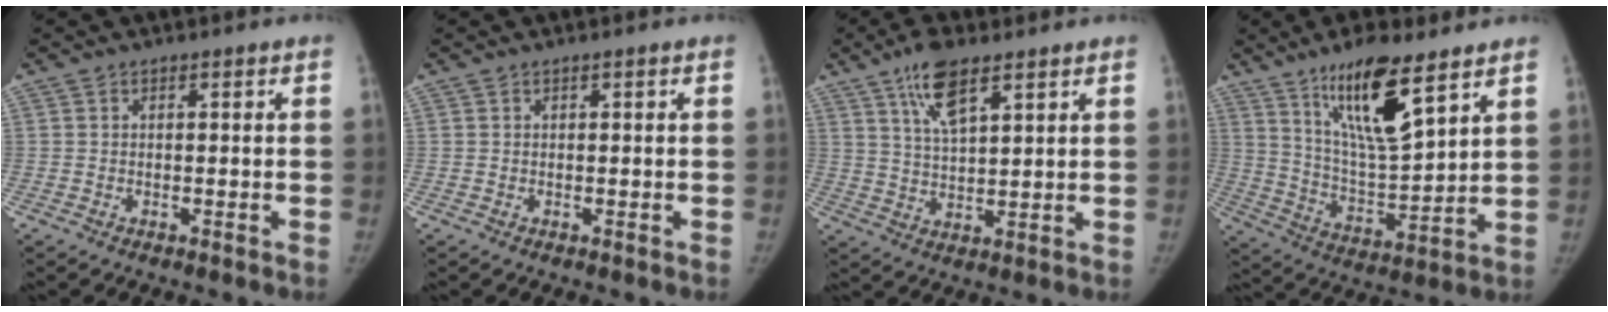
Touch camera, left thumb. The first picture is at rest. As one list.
[{"total": 0.0}, {"total": 8.6, "force": [5.1, 2.9, 6.2], "torque": [-0.108, -0.022, 0.099]}, {"total": 15.4, "force": [9.4, 3.8, 11.6], "torque": [-0.190, -0.058, 0.181]}]